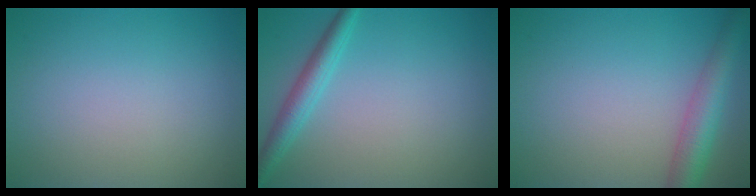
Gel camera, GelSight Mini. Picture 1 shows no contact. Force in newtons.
{"total": 2.6, "press": 2.6, "slide": 0.1}
{"total": 4.3, "press": 4.2, "slide": 0.2}